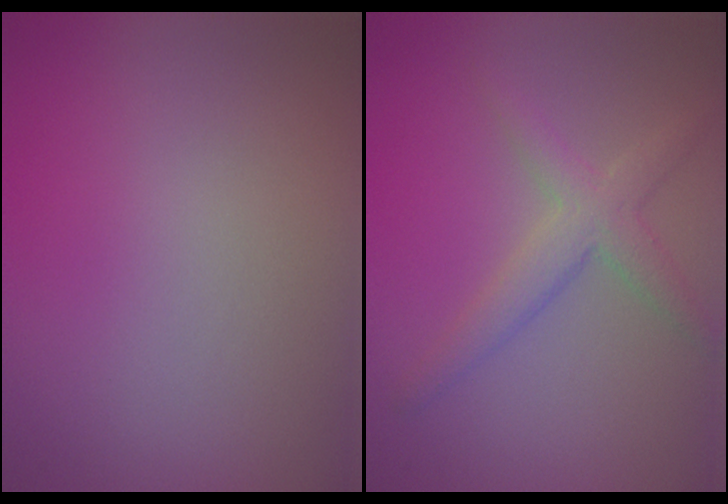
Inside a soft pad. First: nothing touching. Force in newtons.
{"total": 3.0, "press": 3.0, "slide": 0.1}